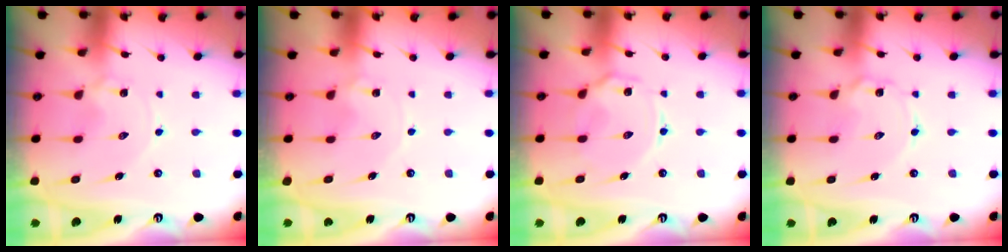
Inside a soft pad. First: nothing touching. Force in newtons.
{"total": 0.8, "press": 0.8, "slide": 0.2}
{"total": 6.2, "press": 6.2, "slide": 0.6}
{"total": 2.4, "press": 2.4, "slide": 0.1}